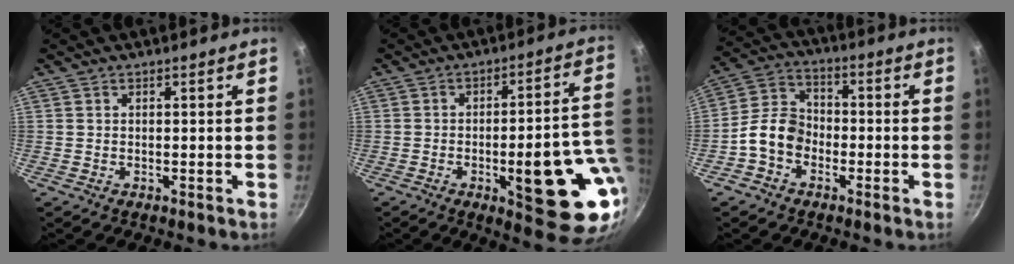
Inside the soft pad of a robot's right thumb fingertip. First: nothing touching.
{"total": 19.8, "force": [-4.5, 6.2, 18.3], "torque": [-0.198, 0.017, -0.054]}
{"total": 8.3, "force": [-2.9, 6.3, 4.6], "torque": [-0.065, 0.033, -0.073]}